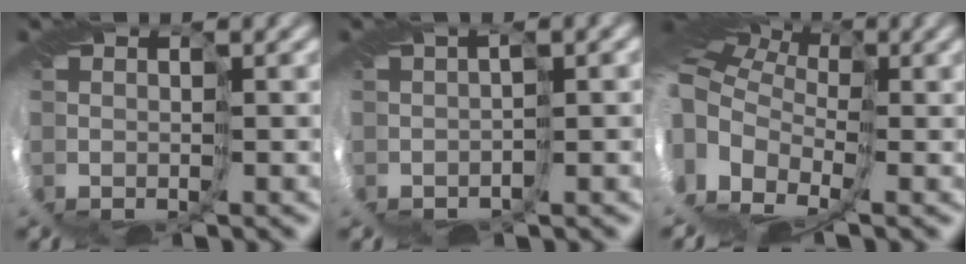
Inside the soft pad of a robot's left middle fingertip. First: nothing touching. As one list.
[{"total": 2.2, "force": [-0.8, 1.0, 1.8], "torque": [-0.022, 0.012, -0.002]}, {"total": 14.0, "force": [1.1, 9.6, 10.1], "torque": [-0.221, 0.030, -0.009]}]